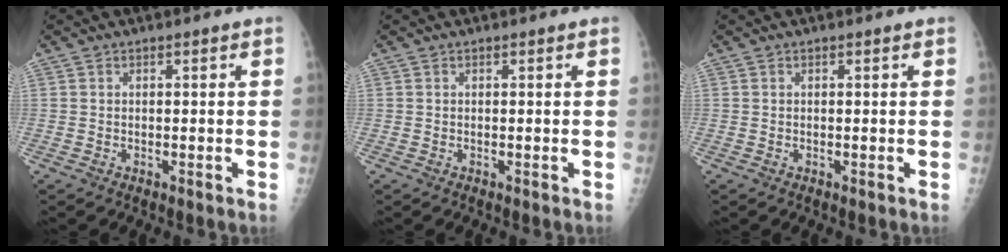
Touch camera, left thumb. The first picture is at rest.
{"total": 0.0}
{"total": 0.0}